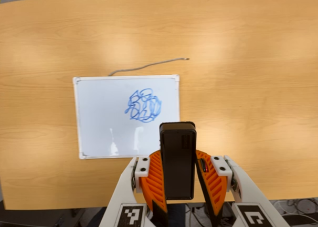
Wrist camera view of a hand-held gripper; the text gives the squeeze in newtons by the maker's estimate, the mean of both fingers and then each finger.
{"total": 6.1, "left": 5.7, "right": 6.5}